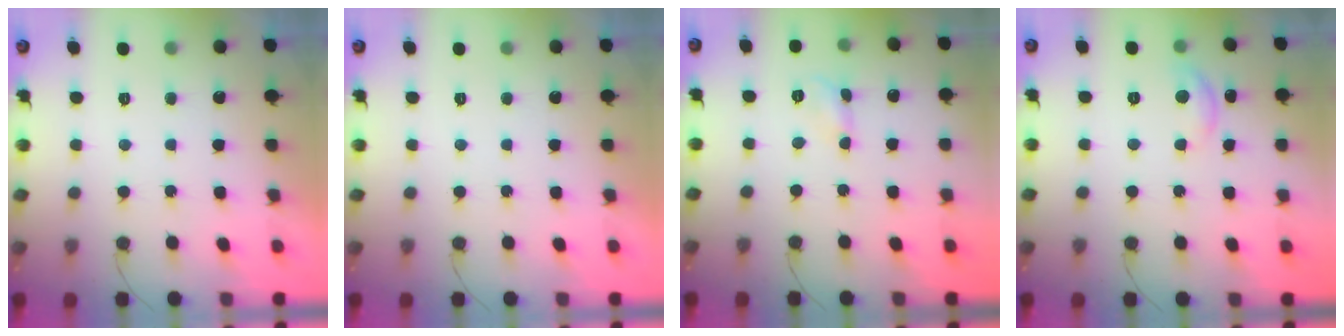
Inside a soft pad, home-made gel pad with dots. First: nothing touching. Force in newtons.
{"total": 0.0}
{"total": 3.2, "press": 3.2, "slide": 0.3}
{"total": 6.8, "press": 6.8, "slide": 0.5}